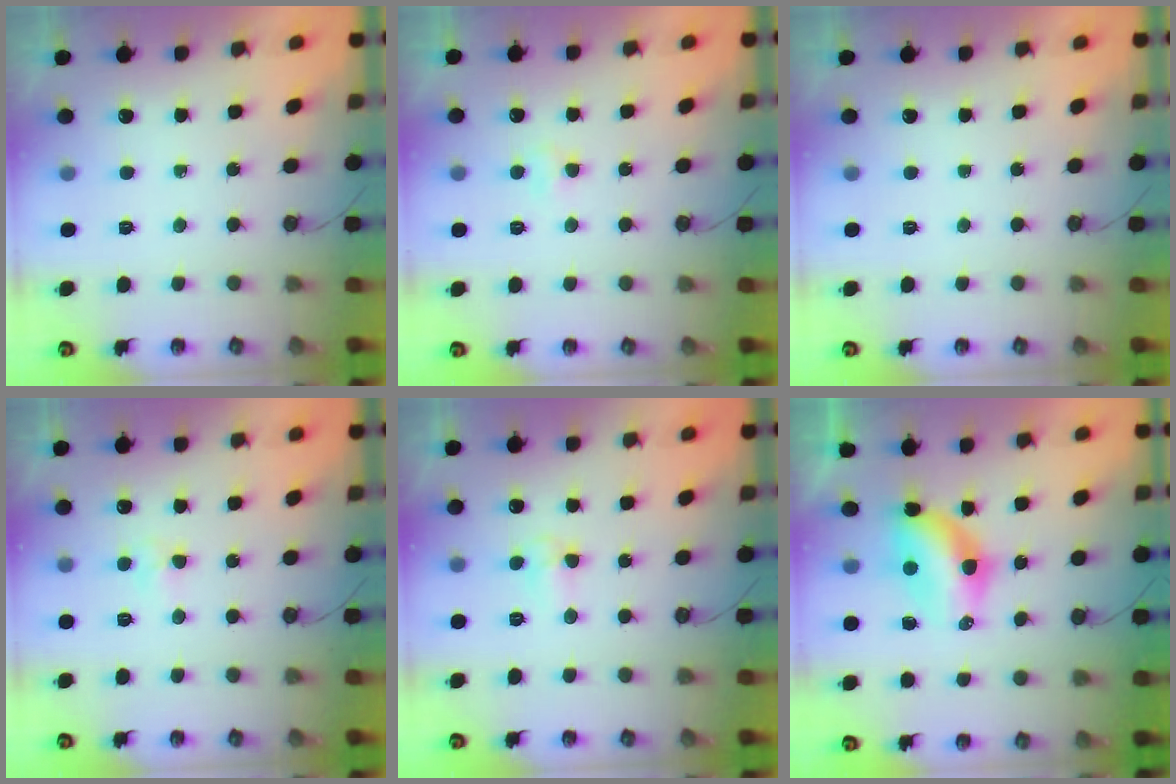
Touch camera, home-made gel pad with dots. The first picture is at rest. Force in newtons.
{"total": 3.6, "press": 2.7, "slide": 2.3}
{"total": 0.0}
{"total": 3.2, "press": 3.2, "slide": 0.3}
{"total": 4.5, "press": 4.4, "slide": 0.7}
{"total": 8.7, "press": 7.8, "slide": 3.7}